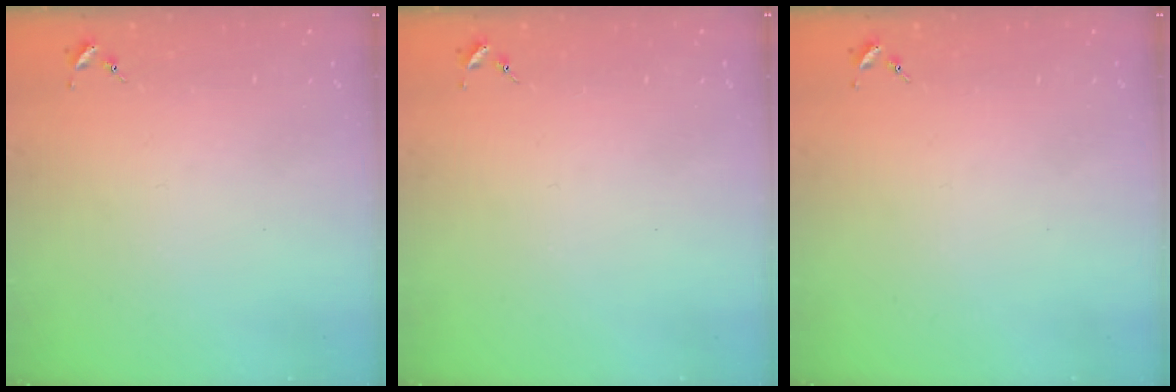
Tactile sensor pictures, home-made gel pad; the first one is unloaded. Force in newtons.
{"total": 0.0}
{"total": 0.0}